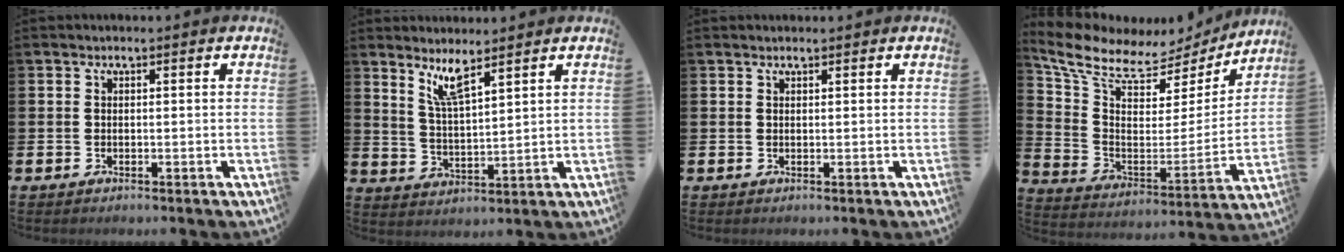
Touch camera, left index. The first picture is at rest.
{"total": 5.7, "force": [4.9, 0.5, 2.8], "torque": [-0.058, -0.028, 0.083]}
{"total": 0.7, "force": [0.7, 0.2, 0.1], "torque": [0.008, -0.002, 0.010]}
{"total": 9.0, "force": [7.6, 3.9, 3.1], "torque": [-0.108, -0.051, 0.130]}